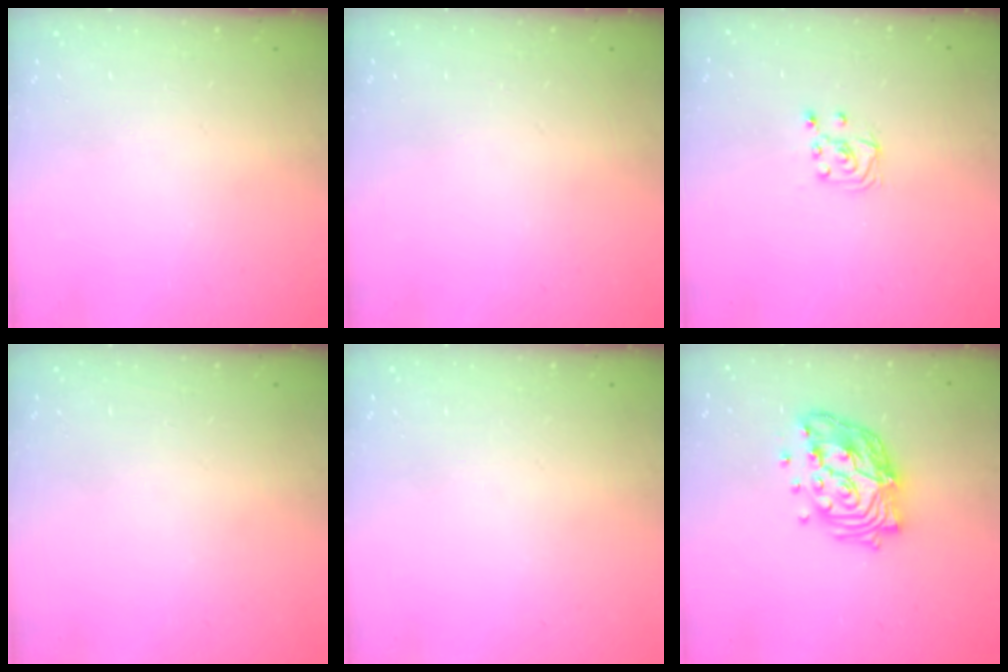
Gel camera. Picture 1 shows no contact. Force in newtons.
{"total": 0.0}
{"total": 4.5, "press": 4.5, "slide": 0.5}
{"total": 0.0}
{"total": 0.0}
{"total": 15.6, "press": 15.6, "slide": 1.3}